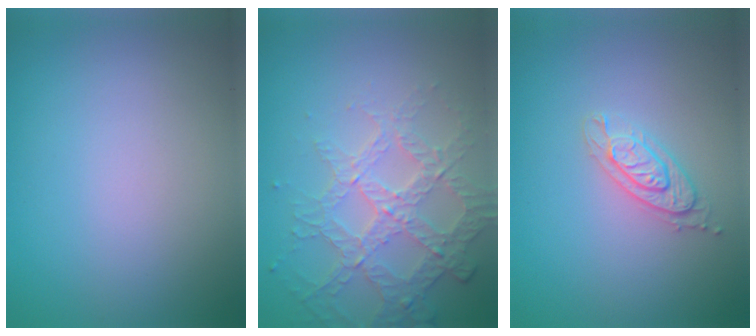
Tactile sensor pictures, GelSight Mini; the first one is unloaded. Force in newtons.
{"total": 3.8, "press": 3.5, "slide": 1.3}
{"total": 2.1, "press": 2.1, "slide": 0.4}